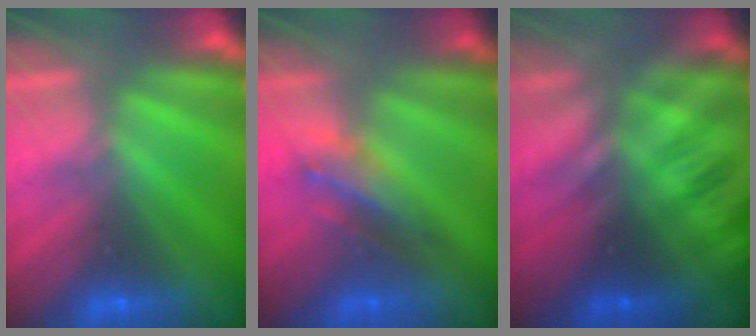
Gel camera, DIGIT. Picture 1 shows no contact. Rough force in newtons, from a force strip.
{"total": 2.7}
{"total": 2.9}